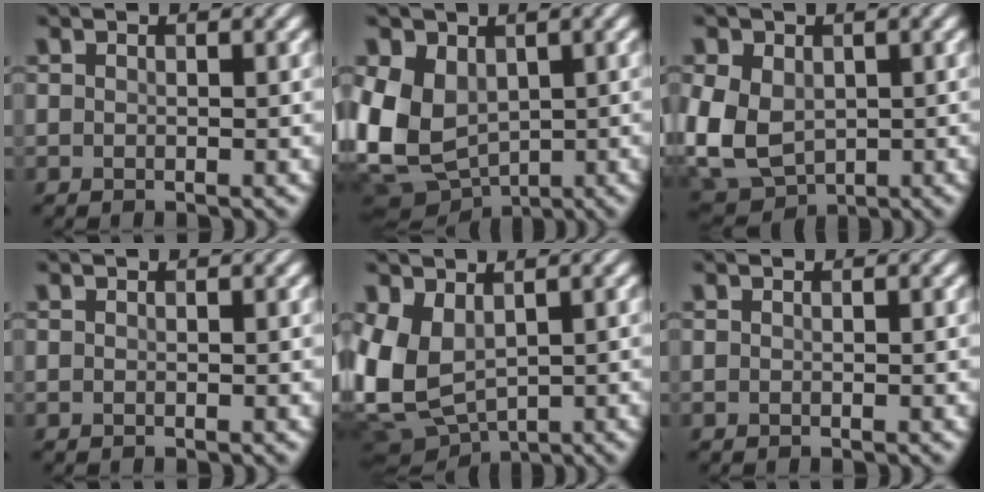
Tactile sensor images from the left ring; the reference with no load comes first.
{"total": 8.7, "force": [0.1, 6.4, 5.9], "torque": [-0.141, -0.015, 0.006]}
{"total": 8.4, "force": [-0.1, 6.2, 5.8], "torque": [-0.144, -0.006, -0.008]}
{"total": 0.0}
{"total": 6.3, "force": [0.6, 4.1, 4.7], "torque": [-0.112, -0.011, 0.011]}
{"total": 0.0}